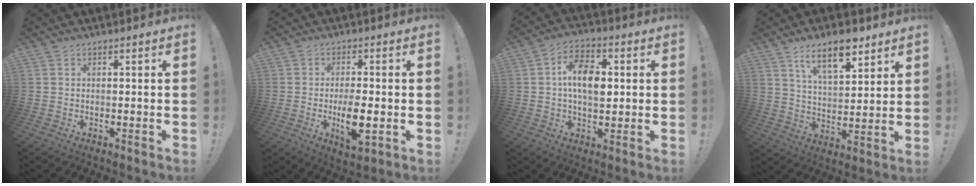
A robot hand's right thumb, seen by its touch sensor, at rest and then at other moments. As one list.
[{"total": 8.6, "force": [-2.1, 3.9, 7.3], "torque": [-0.118, 0.001, -0.034]}, {"total": 11.1, "force": [1.1, 6.8, 8.7], "torque": [-0.146, 0.006, 0.019]}, {"total": 12.0, "force": [8.1, 4.7, 7.6], "torque": [-0.120, -0.040, 0.142]}]